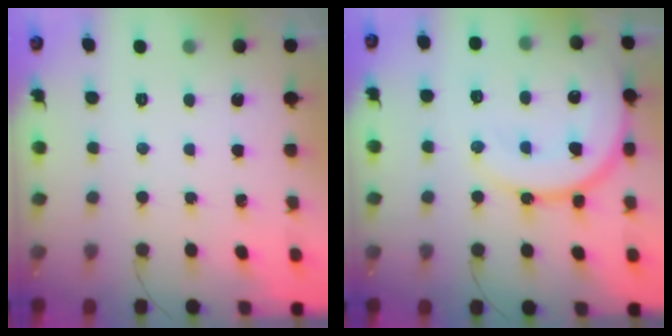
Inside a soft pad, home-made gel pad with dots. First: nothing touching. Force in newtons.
{"total": 16.6, "press": 16.5, "slide": 1.6}